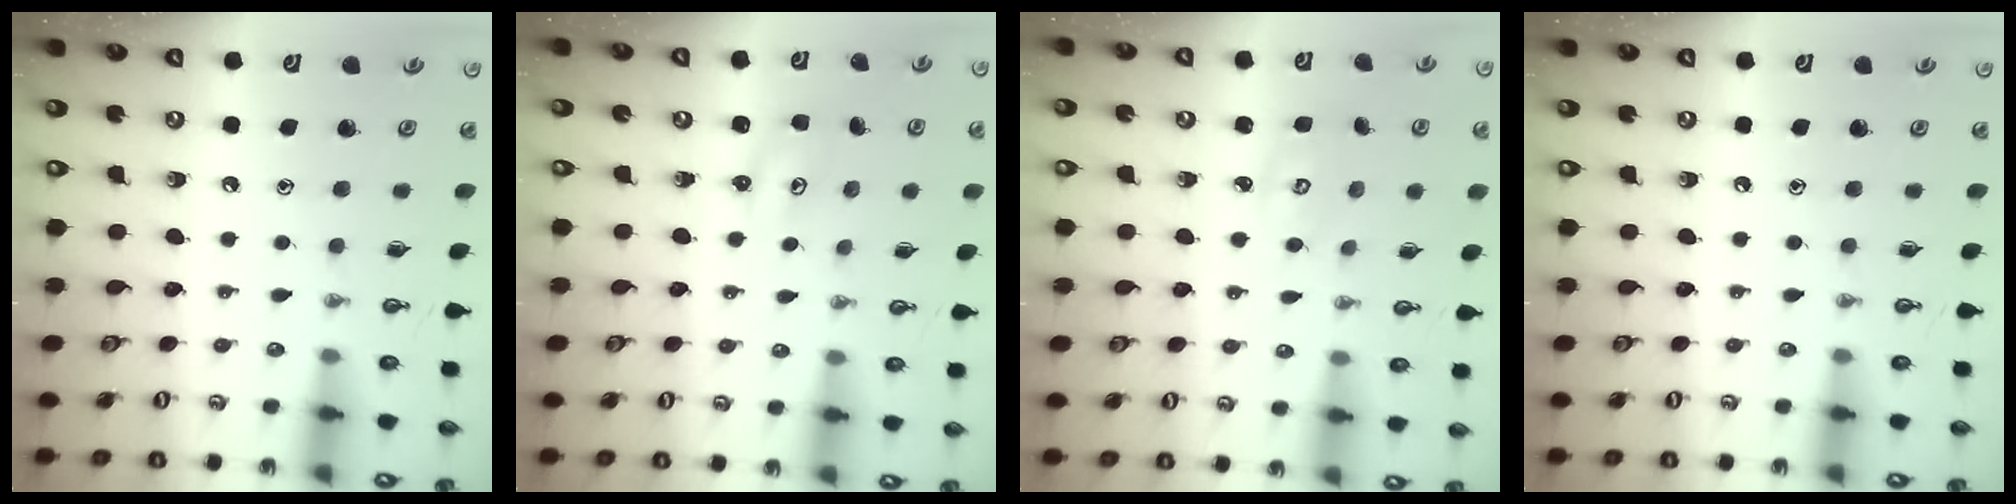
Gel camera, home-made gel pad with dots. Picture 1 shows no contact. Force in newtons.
{"total": 2.1, "press": 2.0, "slide": 0.3}
{"total": 2.7, "press": 2.7, "slide": 0.3}
{"total": 0.0}